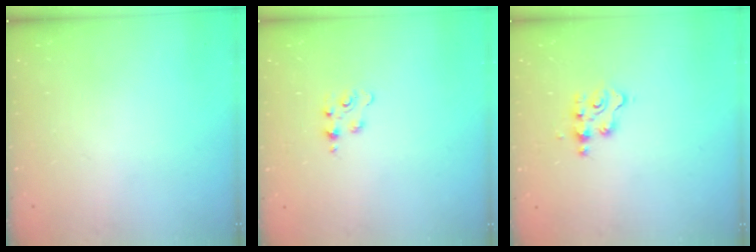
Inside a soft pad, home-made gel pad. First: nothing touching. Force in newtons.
{"total": 2.3, "press": 2.3, "slide": 0.5}
{"total": 4.1, "press": 4.1, "slide": 0.5}